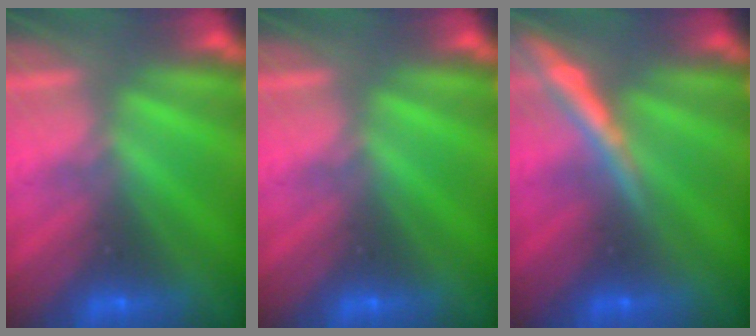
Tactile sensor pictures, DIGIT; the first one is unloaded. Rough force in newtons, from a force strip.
{"total": 0.0}
{"total": 3.3}